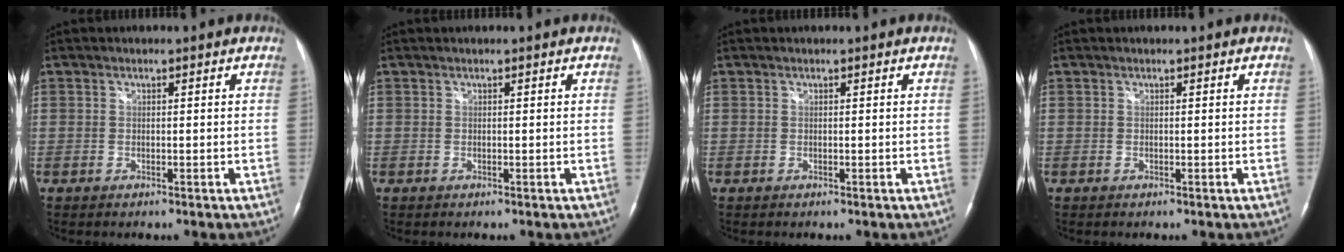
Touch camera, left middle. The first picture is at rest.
{"total": 0.0}
{"total": 0.0}
{"total": 0.0}